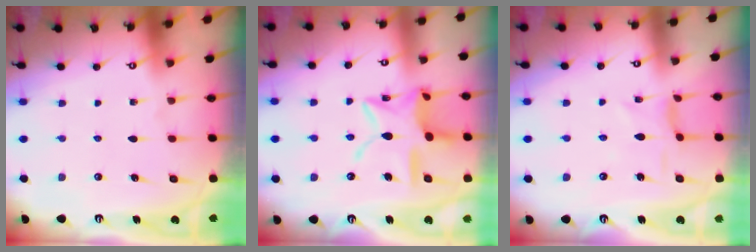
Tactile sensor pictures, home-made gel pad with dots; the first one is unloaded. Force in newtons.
{"total": 14.3, "press": 14.3, "slide": 1.1}
{"total": 1.9, "press": 1.8, "slide": 0.5}